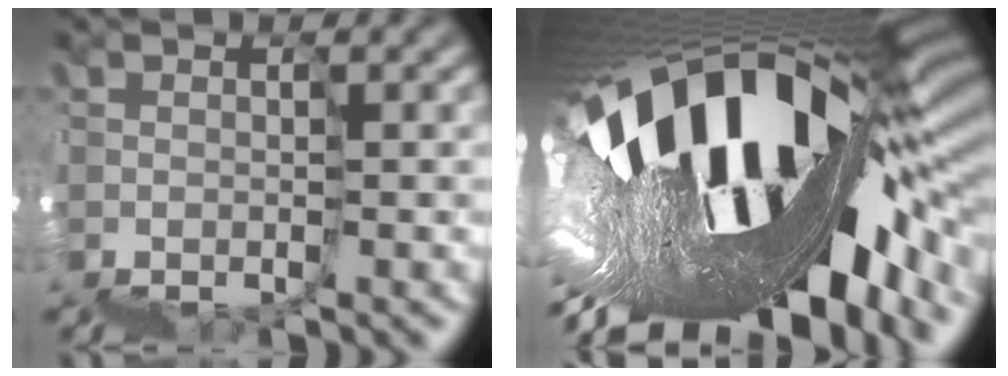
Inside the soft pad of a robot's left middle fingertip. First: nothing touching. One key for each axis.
{"total": 17.2, "fx": 0.4, "fy": 6.4, "fz": 16.0, "tx": -0.257, "ty": 0.011, "tz": -0.003}